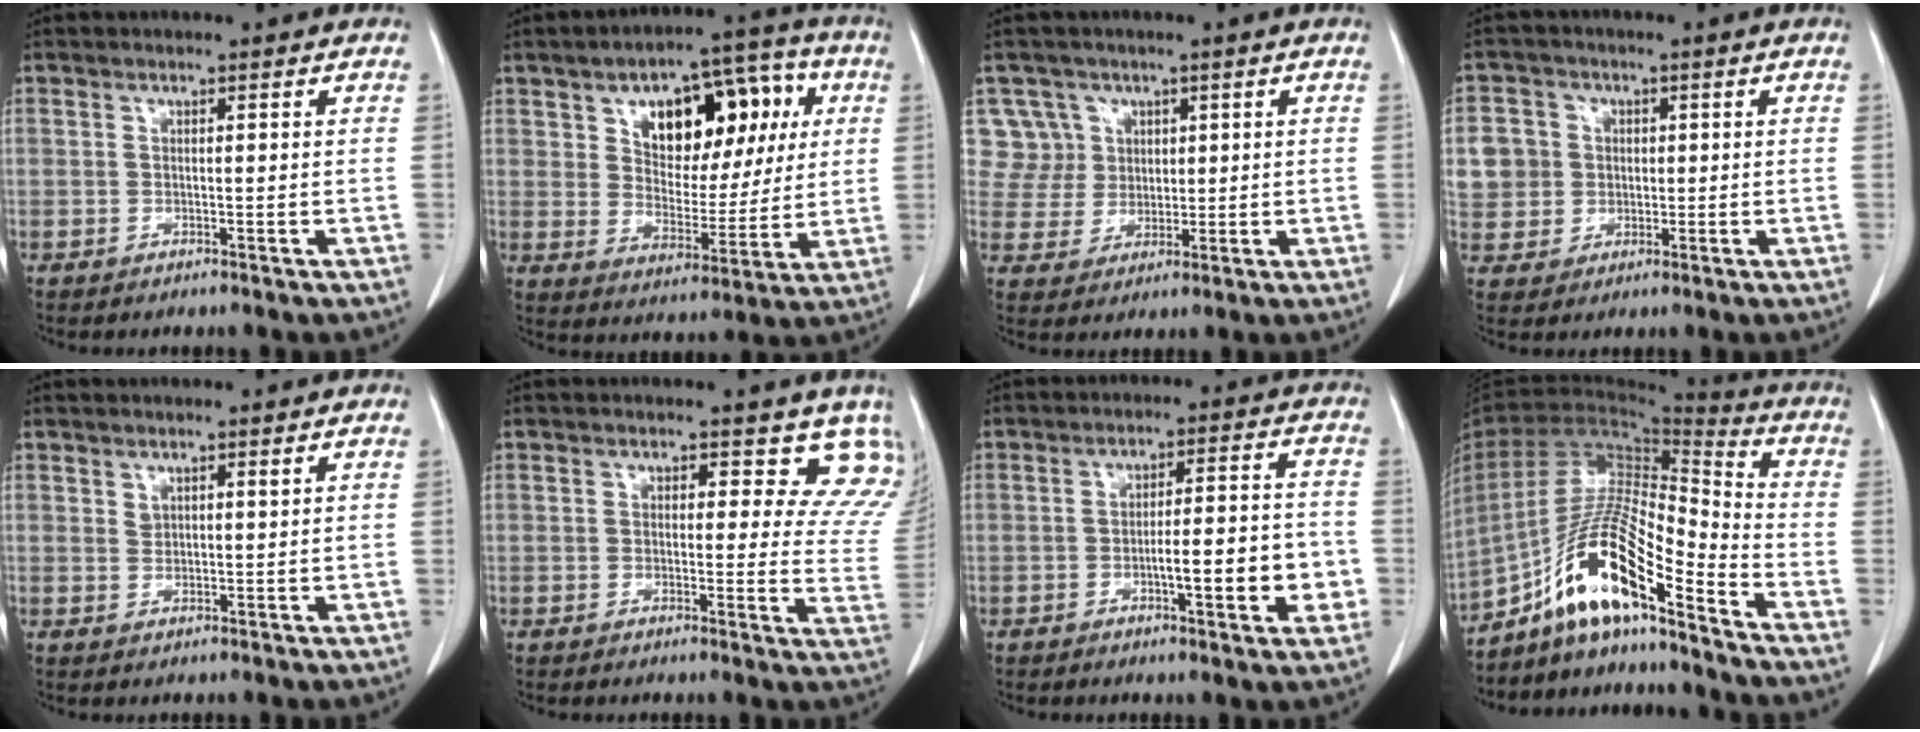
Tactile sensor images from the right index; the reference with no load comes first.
{"total": 15.9, "force": [5.5, 8.6, 12.1], "torque": [-0.164, 0.040, 0.092]}
{"total": 6.4, "force": [2.5, 5.8, -0.4], "torque": [0.016, 0.015, 0.059]}
{"total": 8.3, "force": [1.2, 8.1, 1.5], "torque": [-0.047, 0.027, 0.034]}
{"total": 1.3, "force": [1.1, 0.4, 0.5], "torque": [-0.011, -0.001, 0.024]}
{"total": 8.5, "force": [7.5, 3.7, 1.9], "torque": [0.016, -0.022, 0.052]}
{"total": 9.2, "force": [-2.6, 1.6, 8.7], "torque": [-0.124, 0.012, -0.033]}
{"total": 14.4, "force": [-10.0, 1.7, 10.2], "torque": [-0.193, 0.008, -0.182]}